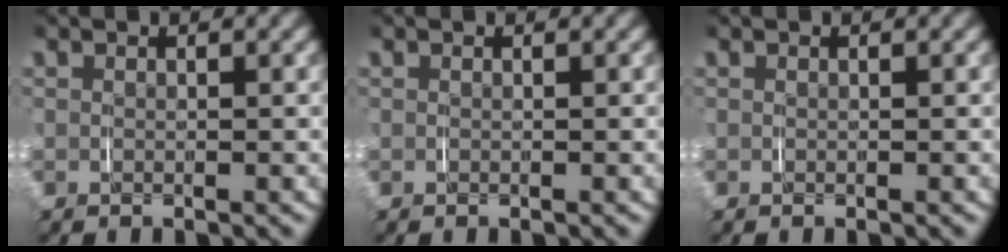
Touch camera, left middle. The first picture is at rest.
{"total": 0.0}
{"total": 0.0}